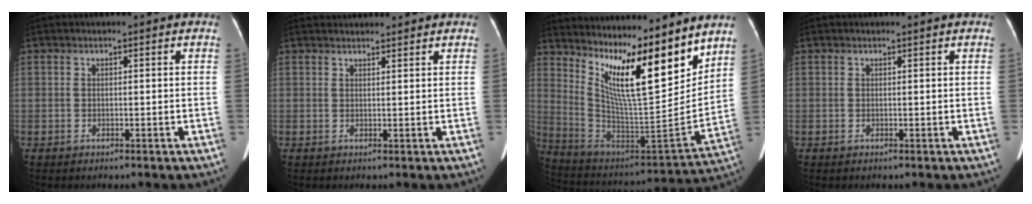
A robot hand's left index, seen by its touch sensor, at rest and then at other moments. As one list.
[{"total": 4.0, "force": [3.9, 0.3, 0.6], "torque": [-0.009, 0.032, 0.056]}, {"total": 18.6, "force": [12.2, 3.4, 13.6], "torque": [-0.235, -0.010, 0.219]}, {"total": 0.0}]